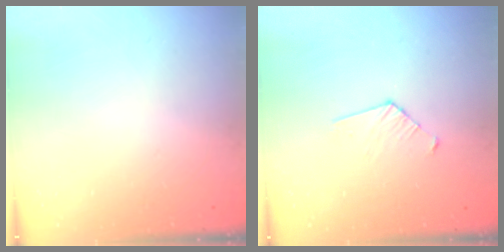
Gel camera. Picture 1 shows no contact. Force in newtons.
{"total": 4.3, "press": 4.3, "slide": 0.3}